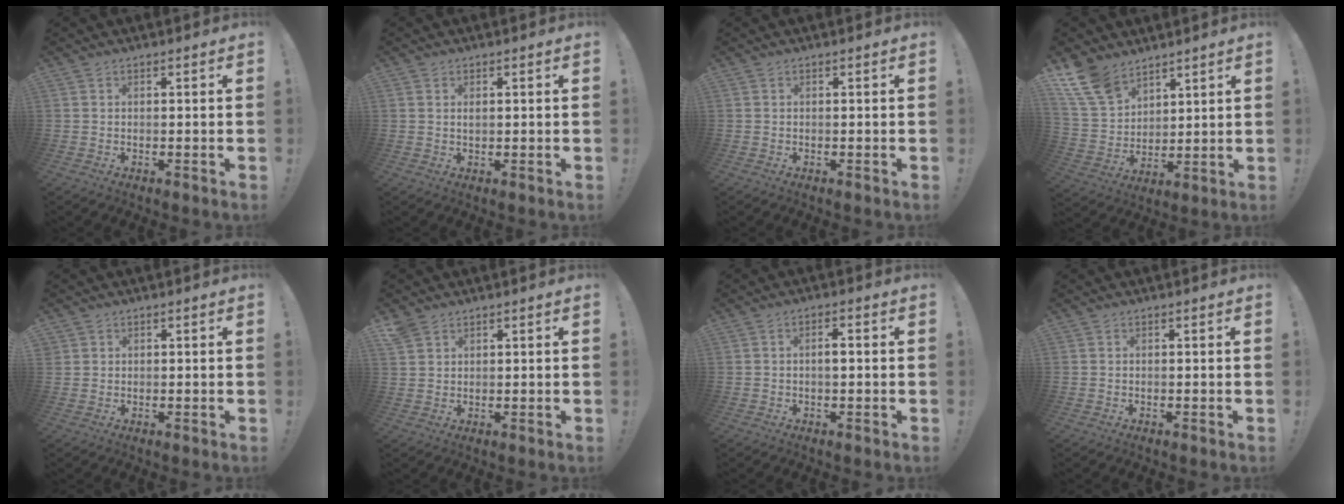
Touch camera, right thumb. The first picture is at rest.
{"total": 0.9, "force": [0.6, 0.5, 0.3], "torque": [0.000, -0.001, 0.010]}
{"total": 0.0}
{"total": 13.4, "force": [9.6, 7.6, 5.3], "torque": [-0.122, -0.051, 0.192]}
{"total": 1.0, "force": [0.8, 0.5, 0.2], "torque": [0.001, -0.003, 0.015]}
{"total": 3.3, "force": [2.6, 1.6, 1.3], "torque": [-0.030, -0.010, 0.051]}
{"total": 2.1, "force": [-0.3, 0.7, 2.0], "torque": [-0.032, 0.004, -0.008]}
{"total": 0.0}